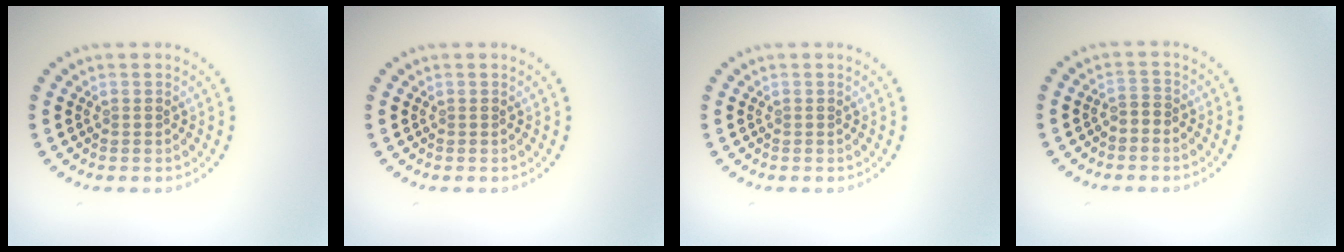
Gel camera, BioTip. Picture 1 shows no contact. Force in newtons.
{"total": 0.0}
{"total": 0.0}
{"total": 1.3, "press": 1.0, "slide": 0.9}